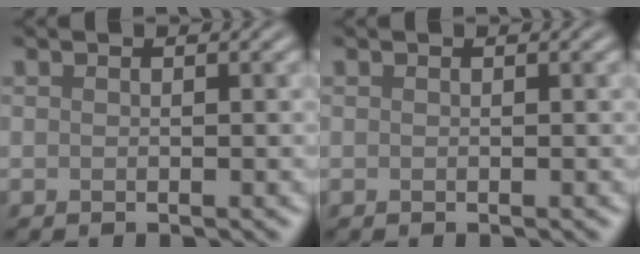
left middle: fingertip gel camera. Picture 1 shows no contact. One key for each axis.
{"total": 0.0}